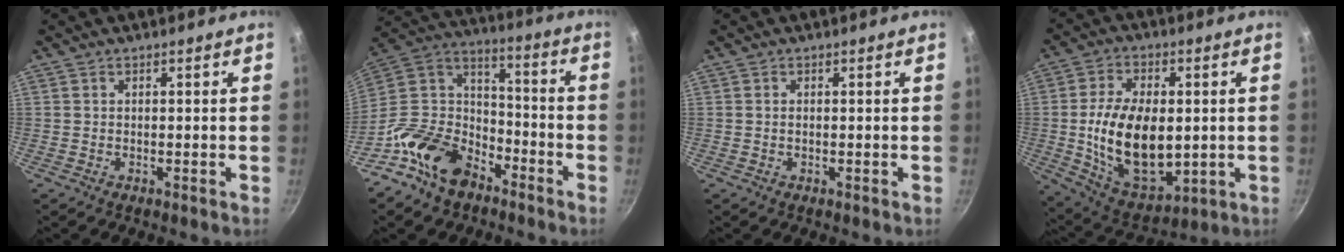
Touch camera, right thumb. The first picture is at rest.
{"total": 18.0, "force": [-10.8, 11.5, 8.6], "torque": [-0.127, 0.089, -0.208]}
{"total": 1.0, "force": [-0.1, 0.7, 0.7], "torque": [-0.012, 0.002, -0.002]}
{"total": 19.3, "force": [-0.4, 11.7, 15.4], "torque": [-0.250, -0.011, 0.009]}